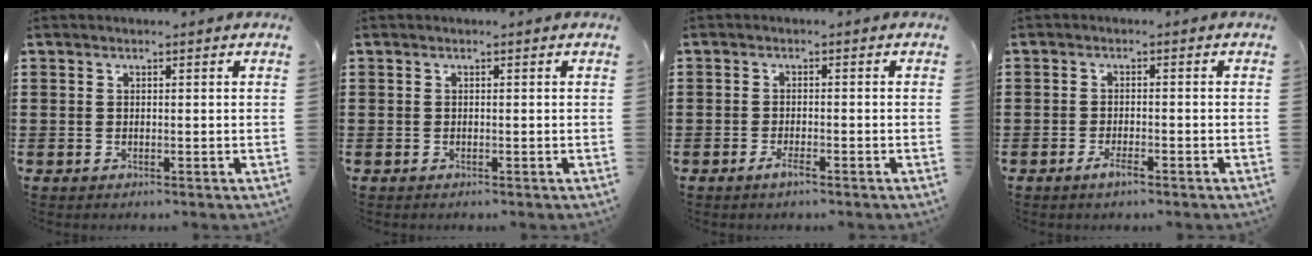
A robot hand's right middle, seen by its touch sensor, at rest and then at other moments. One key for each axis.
{"total": 0.0}
{"total": 1.8, "fx": -1.2, "fy": 0.4, "fz": 1.3, "tx": -0.031, "ty": -0.004, "tz": -0.025}
{"total": 2.1, "fx": -1.4, "fy": 0.5, "fz": 1.5, "tx": -0.035, "ty": -0.004, "tz": -0.028}